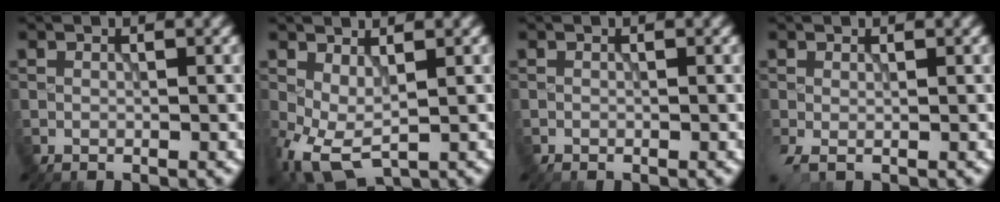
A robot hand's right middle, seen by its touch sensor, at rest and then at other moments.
{"total": 4.7, "force": [-0.7, 2.4, 4.0], "torque": [-0.099, -0.007, -0.010]}
{"total": 0.0}
{"total": 1.7, "force": [-0.3, 0.6, 1.5], "torque": [-0.039, -0.005, -0.008]}